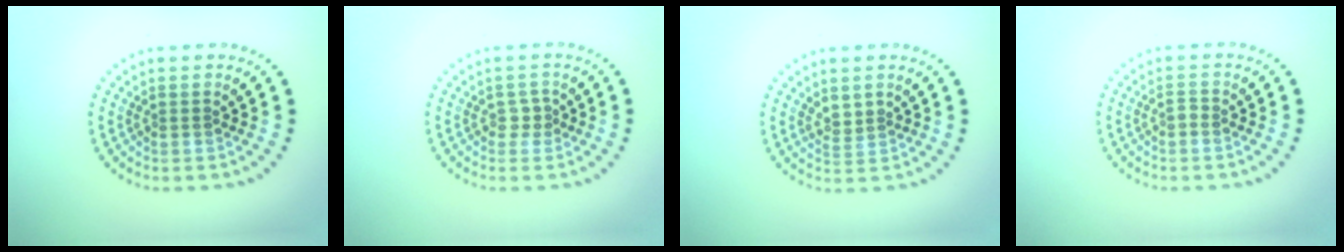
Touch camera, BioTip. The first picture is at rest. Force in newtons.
{"total": 1.0, "press": 0.8, "slide": 0.6}
{"total": 1.4, "press": 1.1, "slide": 0.8}
{"total": 0.7, "press": 0.6, "slide": 0.3}